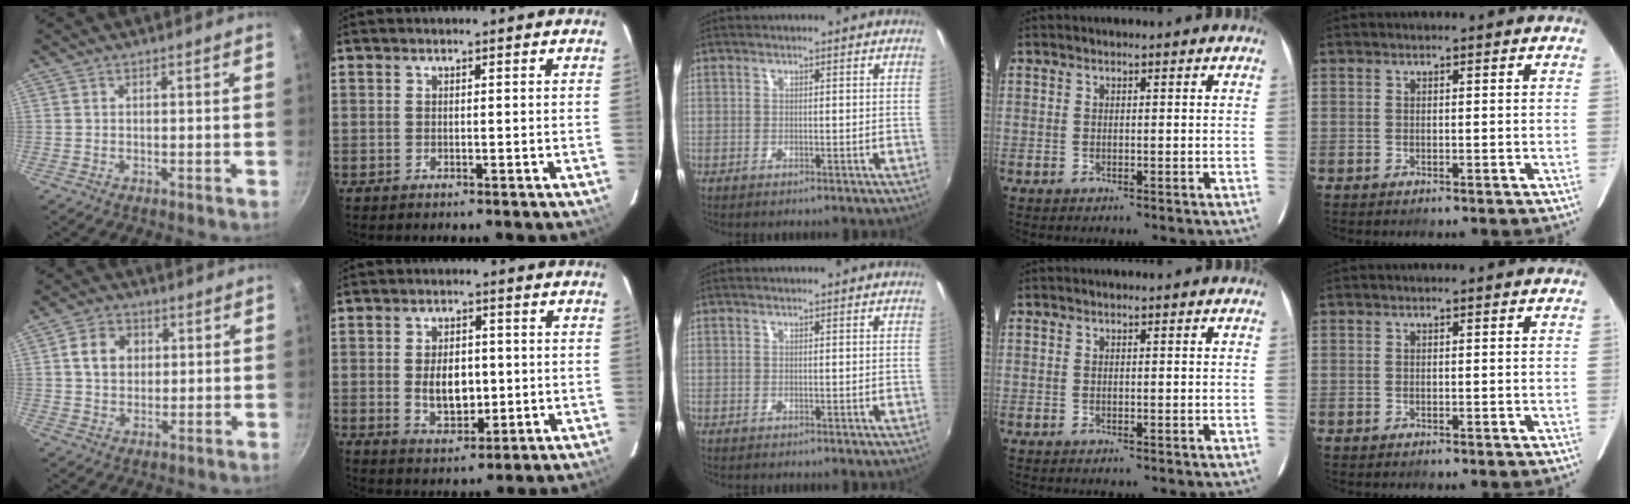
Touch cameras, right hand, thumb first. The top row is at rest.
{"thumb": {"total": 7.1, "force": [1.6, 5.8, 3.8], "torque": [-0.043, 0.006, 0.021]}, "index": {"total": 7.5, "force": [-0.5, 4.6, 5.8], "torque": [-0.106, -0.002, 0.001]}}